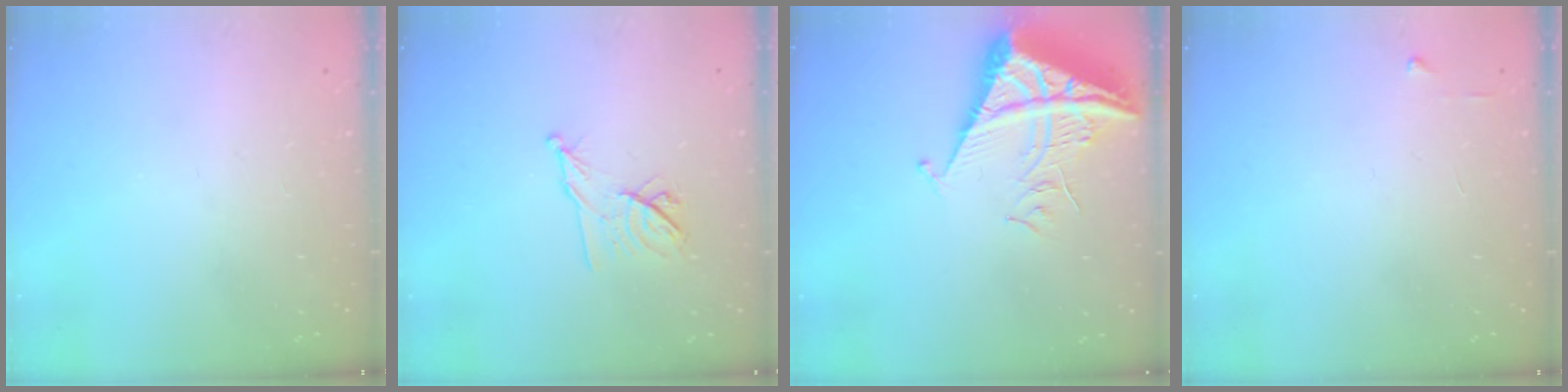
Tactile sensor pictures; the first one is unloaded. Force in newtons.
{"total": 10.0, "press": 9.9, "slide": 0.9}
{"total": 8.5, "press": 8.5, "slide": 0.8}
{"total": 3.7, "press": 3.6, "slide": 0.4}